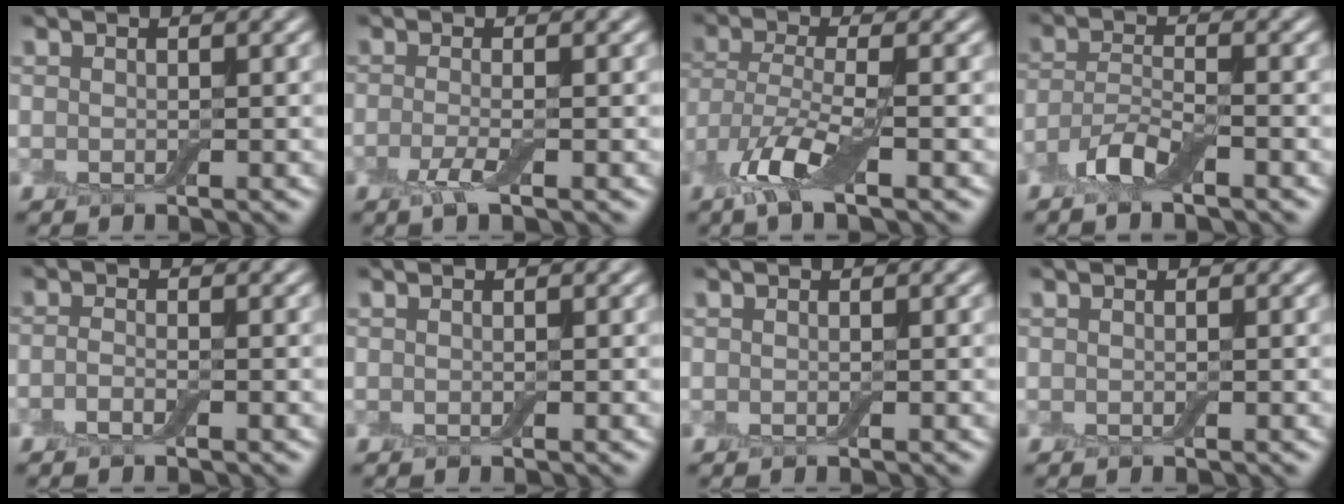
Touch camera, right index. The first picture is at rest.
{"total": 1.7, "force": [-0.8, 0.5, 1.4], "torque": [-0.030, -0.003, -0.020]}
{"total": 4.1, "force": [-2.1, 1.2, 3.3], "torque": [-0.080, -0.007, -0.048]}
{"total": 3.1, "force": [-2.4, 0.9, 1.7], "torque": [-0.037, 0.005, -0.054]}
{"total": 1.1, "force": [-0.8, 0.4, 0.6], "torque": [-0.015, 0.000, -0.019]}
{"total": 0.0}
{"total": 0.0}
{"total": 0.0}